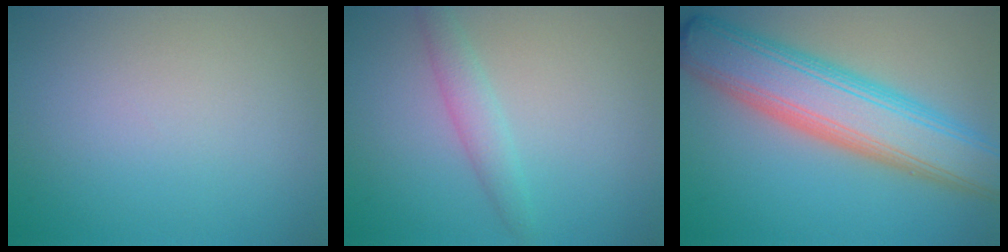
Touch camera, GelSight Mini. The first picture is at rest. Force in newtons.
{"total": 2.0, "press": 2.0, "slide": 0.1}
{"total": 9.7, "press": 9.7, "slide": 0.5}